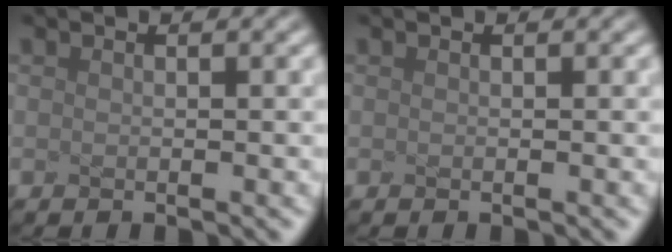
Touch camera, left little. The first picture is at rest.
{"total": 0.0}